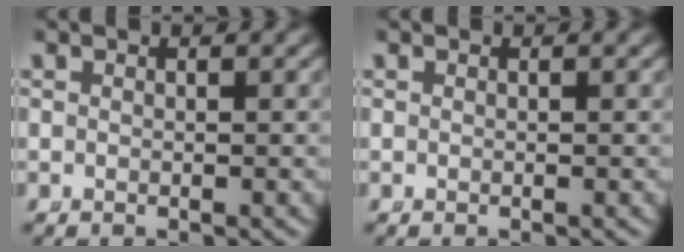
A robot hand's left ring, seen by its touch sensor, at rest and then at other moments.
{"total": 0.0}